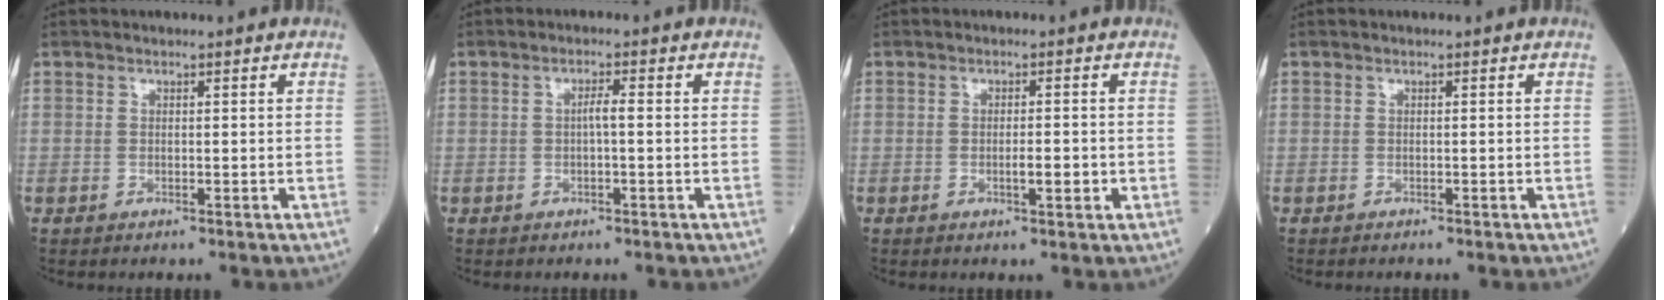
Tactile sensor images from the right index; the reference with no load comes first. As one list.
[{"total": 2.2, "force": [-0.1, 0.6, 2.1], "torque": [-0.043, 0.003, 0.000]}, {"total": 2.9, "force": [-0.7, 0.9, 2.7], "torque": [-0.052, 0.000, -0.007]}, {"total": 1.6, "force": [-1.2, 0.7, 0.7], "torque": [-0.020, -0.003, -0.013]}]